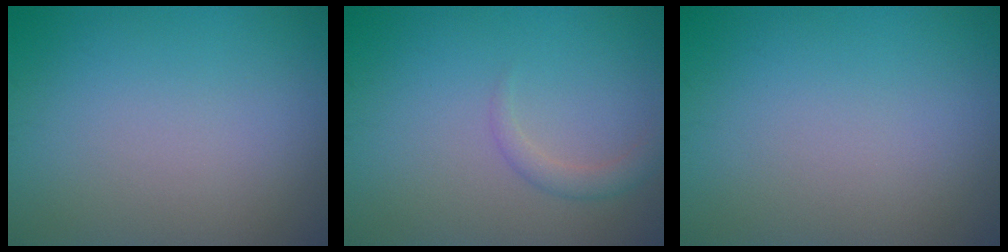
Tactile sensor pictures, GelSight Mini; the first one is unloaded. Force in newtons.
{"total": 1.7, "press": 1.7, "slide": 0.1}
{"total": 0.0}